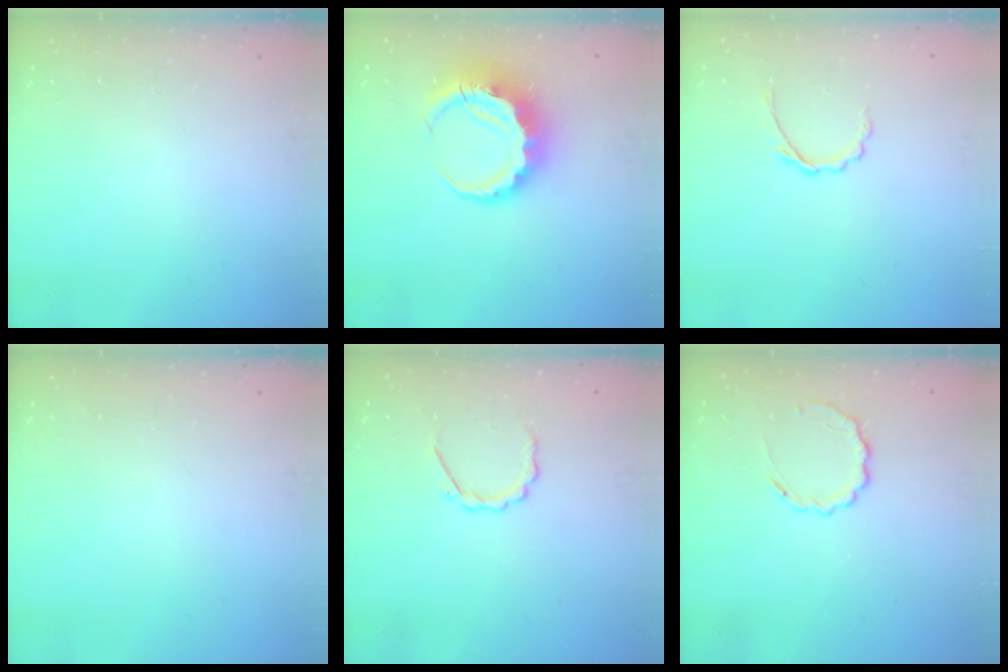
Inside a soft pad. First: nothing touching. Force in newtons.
{"total": 8.8, "press": 8.6, "slide": 1.9}
{"total": 3.3, "press": 3.1, "slide": 1.1}
{"total": 0.0}
{"total": 3.9, "press": 3.7, "slide": 1.3}
{"total": 5.8, "press": 5.6, "slide": 1.6}